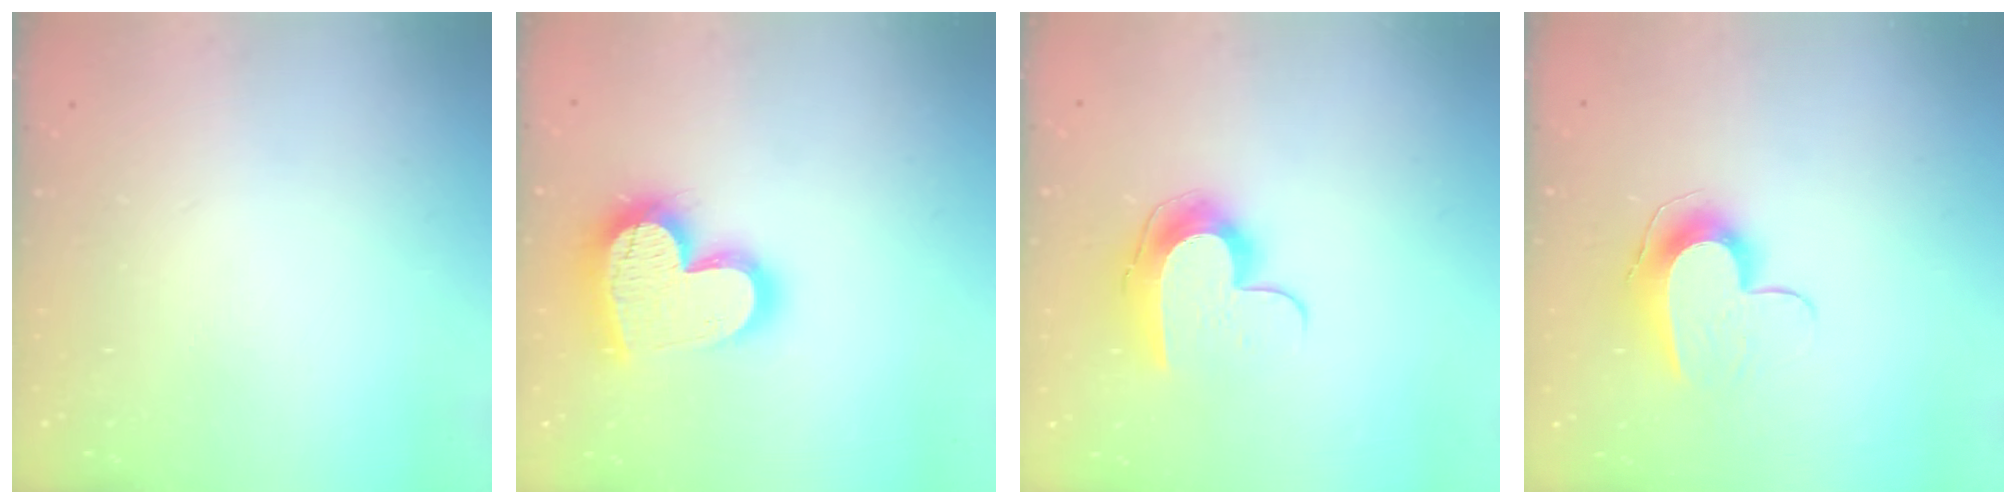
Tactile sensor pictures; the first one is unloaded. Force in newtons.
{"total": 18.1, "press": 18.0, "slide": 1.5}
{"total": 10.2, "press": 10.2, "slide": 0.5}
{"total": 9.6, "press": 9.6, "slide": 0.1}